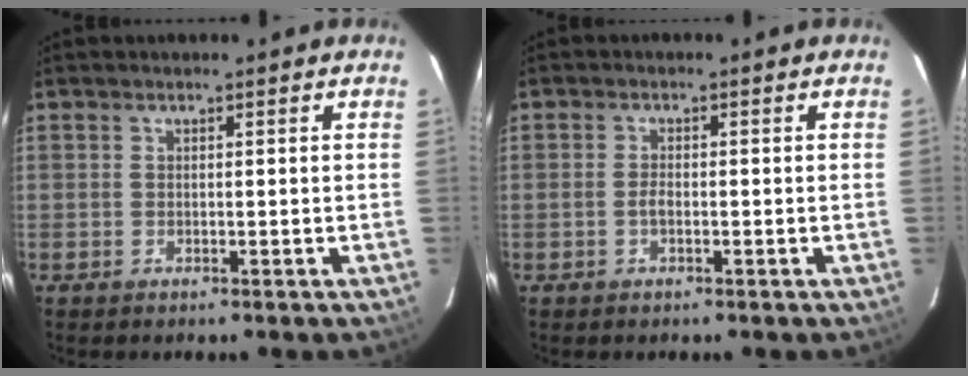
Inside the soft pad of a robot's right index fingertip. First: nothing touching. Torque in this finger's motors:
{"motor_torque": [0.66, 0.23, 0.18, 0.01]}